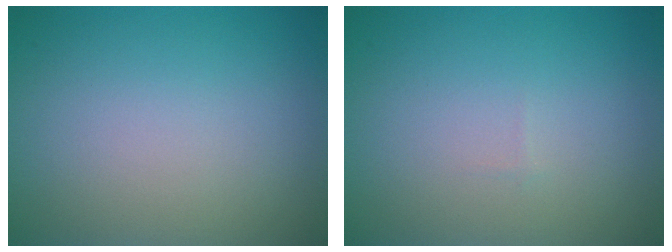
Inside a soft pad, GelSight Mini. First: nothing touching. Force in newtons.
{"total": 0.0}